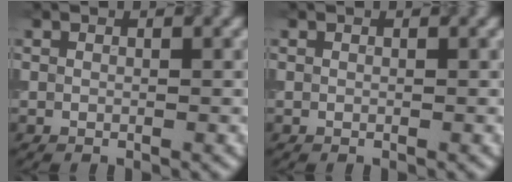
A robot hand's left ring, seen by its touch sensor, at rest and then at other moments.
{"total": 0.0}